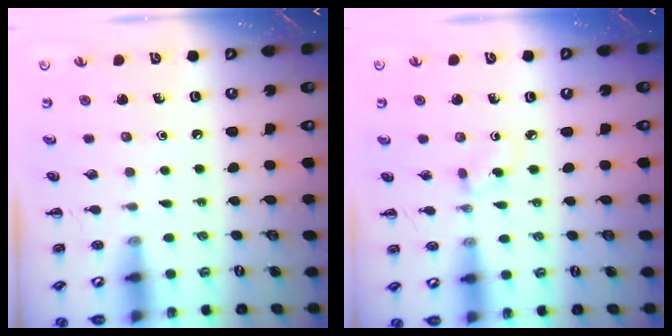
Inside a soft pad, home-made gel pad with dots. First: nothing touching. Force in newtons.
{"total": 2.9, "press": 2.6, "slide": 1.2}